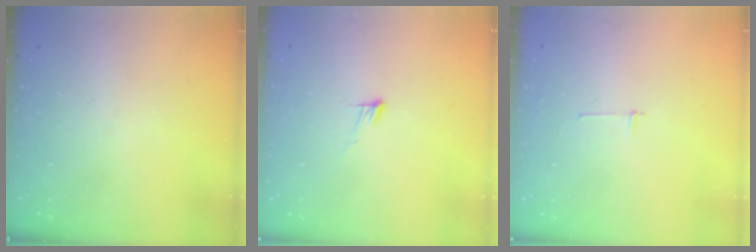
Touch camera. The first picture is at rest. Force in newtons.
{"total": 4.2, "press": 4.2, "slide": 0.4}
{"total": 2.7, "press": 2.7, "slide": 0.3}